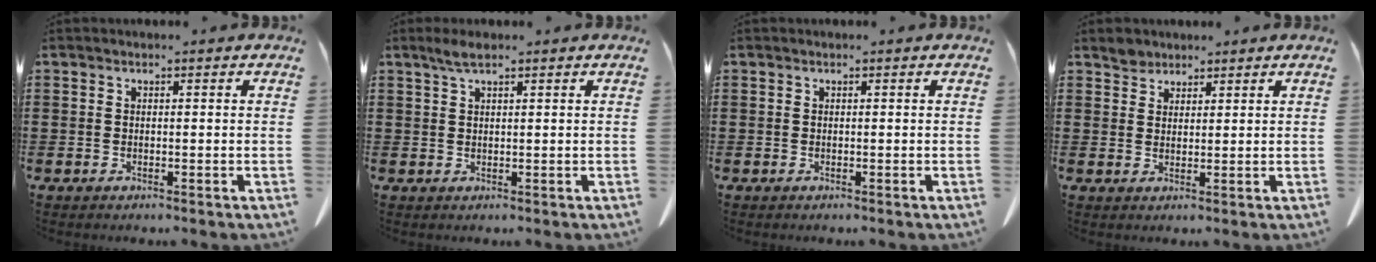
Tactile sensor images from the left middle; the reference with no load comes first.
{"total": 2.3, "force": [1.5, 0.4, 1.7], "torque": [-0.036, 0.001, 0.027]}
{"total": 0.0}
{"total": 2.4, "force": [2.1, 1.1, 0.2], "torque": [-0.011, 0.003, 0.042]}